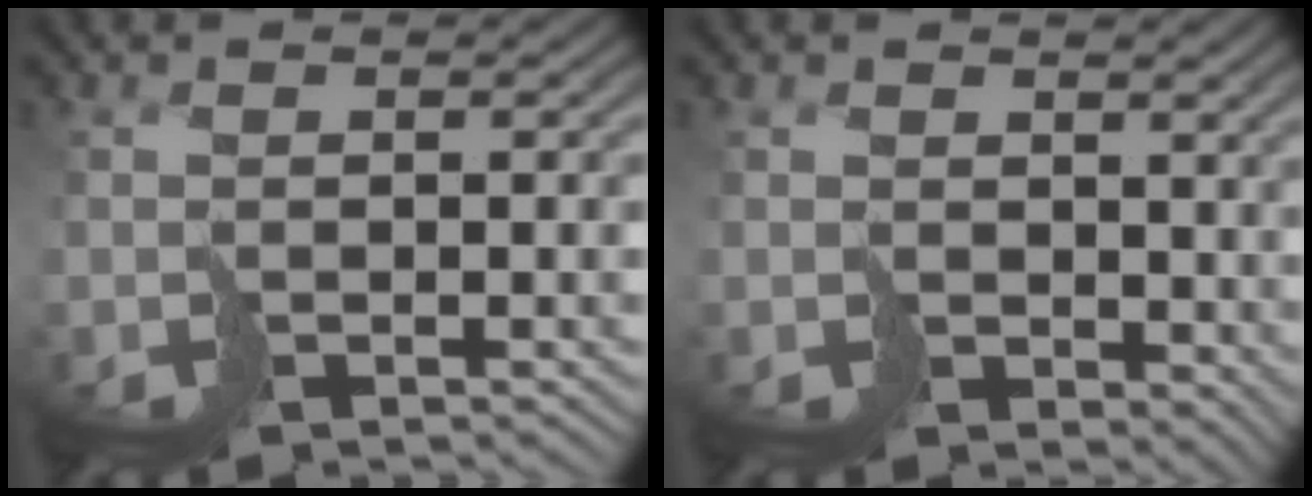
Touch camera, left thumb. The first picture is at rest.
{"total": 3.6, "force": [1.4, 2.6, 2.0], "torque": [-0.047, -0.011, 0.030]}